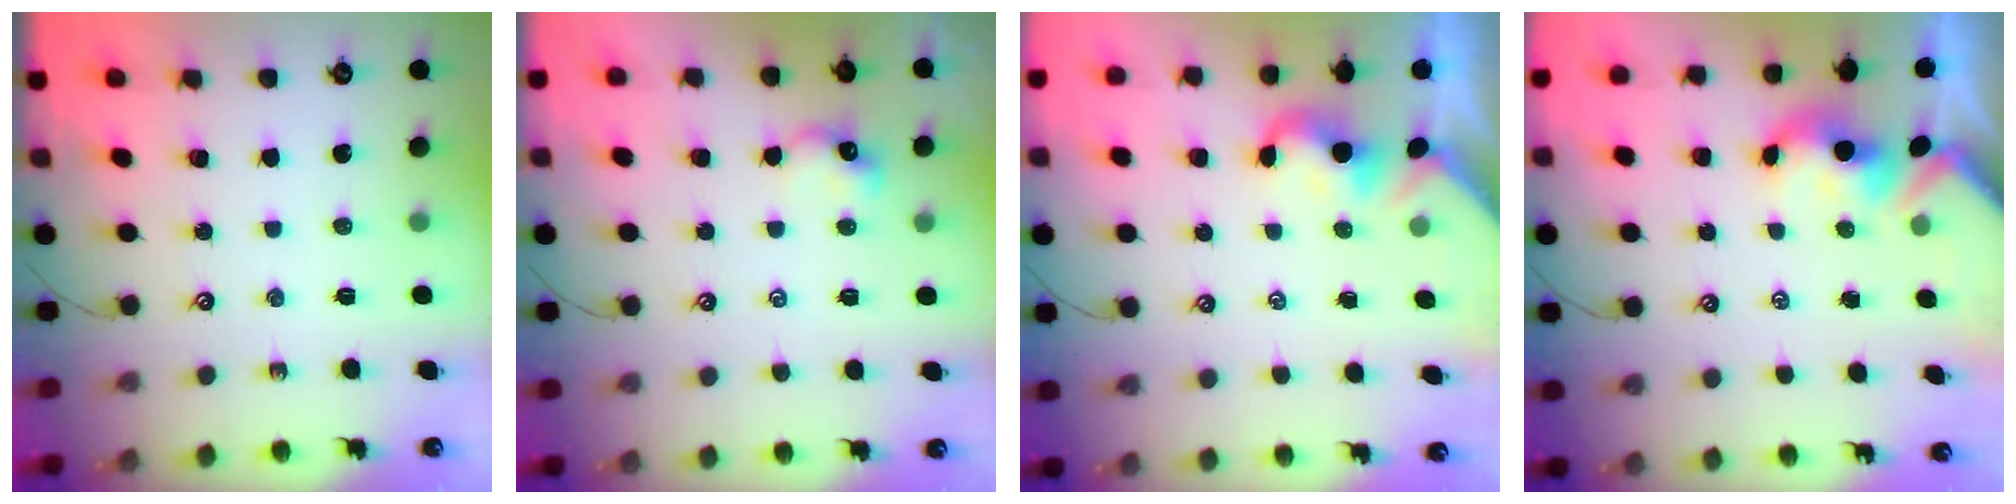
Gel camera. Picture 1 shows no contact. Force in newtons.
{"total": 0.0}
{"total": 1.9, "press": 1.9, "slide": 0.3}
{"total": 1.5, "press": 1.3, "slide": 0.7}